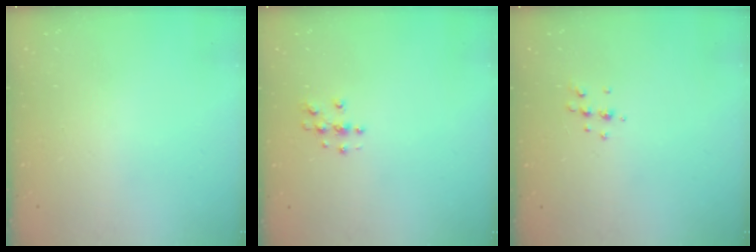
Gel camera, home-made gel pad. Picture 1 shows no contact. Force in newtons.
{"total": 3.8, "press": 3.8, "slide": 0.5}
{"total": 4.9, "press": 4.8, "slide": 1.1}